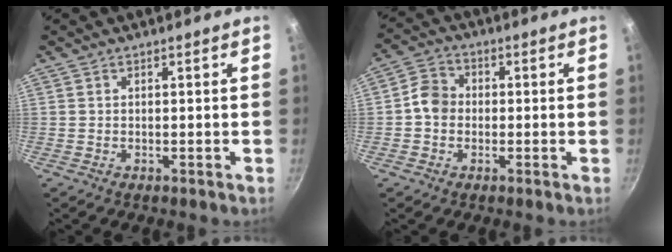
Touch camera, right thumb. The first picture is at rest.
{"total": 5.4, "force": [-0.6, 4.6, 2.8], "torque": [-0.027, 0.017, -0.026]}